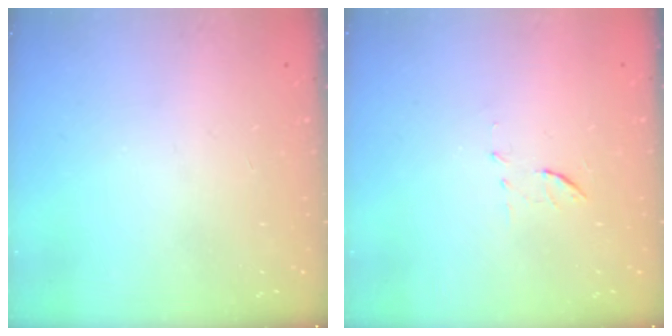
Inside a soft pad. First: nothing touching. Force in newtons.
{"total": 6.2, "press": 6.0, "slide": 1.8}